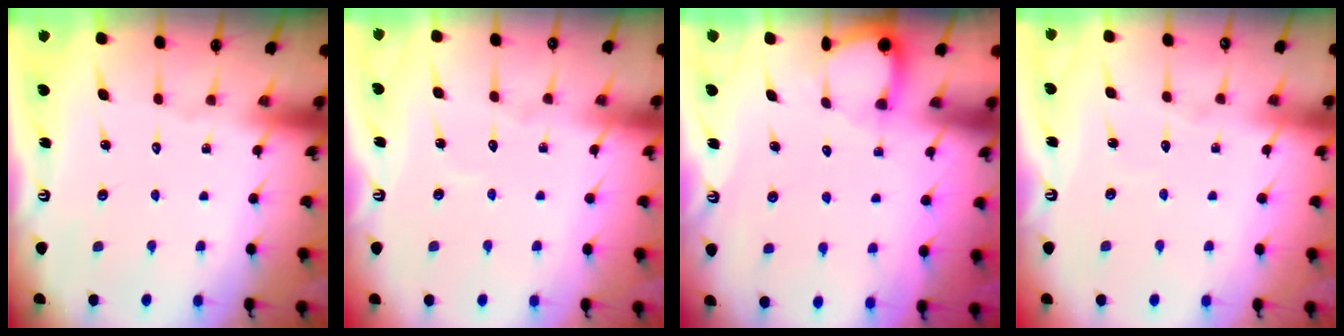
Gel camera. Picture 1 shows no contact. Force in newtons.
{"total": 2.9, "press": 2.9, "slide": 0.3}
{"total": 2.8, "press": 2.8, "slide": 0.3}
{"total": 4.4, "press": 4.3, "slide": 0.4}